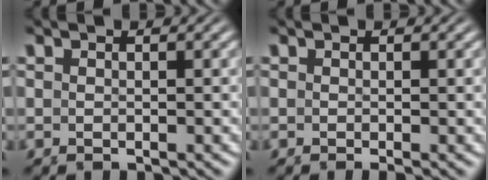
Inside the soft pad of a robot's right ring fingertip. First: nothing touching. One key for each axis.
{"total": 1.0, "fx": -0.6, "fy": -0.1, "fz": 0.8, "tx": -0.006, "ty": 0.000, "tz": -0.009}